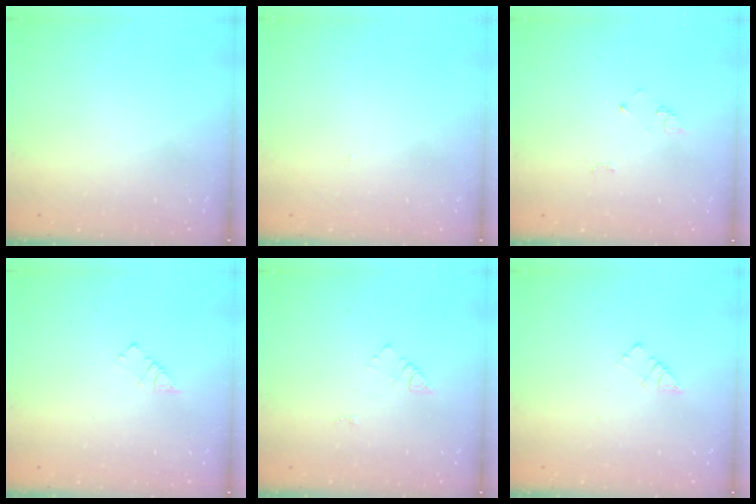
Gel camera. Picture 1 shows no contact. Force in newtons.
{"total": 2.2, "press": 2.2, "slide": 0.3}
{"total": 2.6, "press": 2.6, "slide": 0.4}
{"total": 2.6, "press": 2.6, "slide": 0.3}
{"total": 5.4, "press": 5.4, "slide": 0.5}
{"total": 3.3, "press": 3.3, "slide": 0.4}